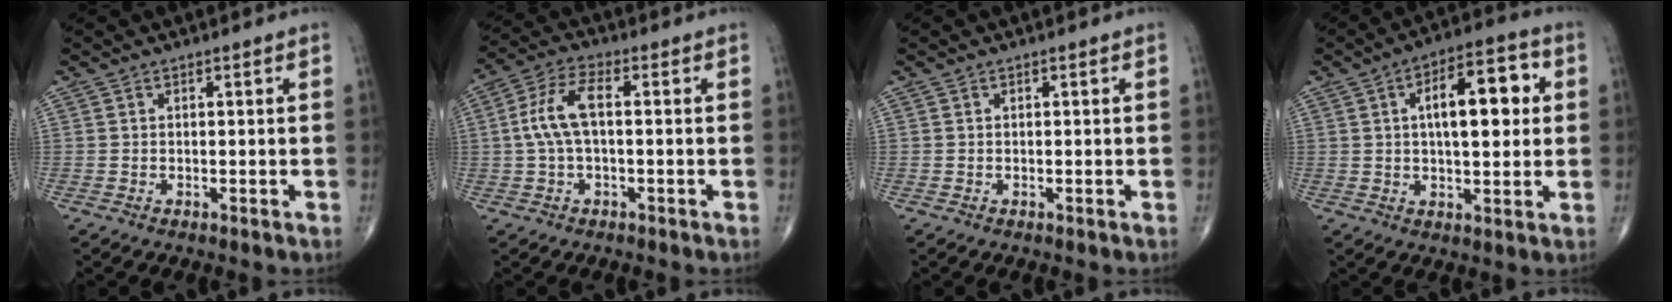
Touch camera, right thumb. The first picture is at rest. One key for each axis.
{"total": 8.2, "fx": 0.3, "fy": 3.6, "fz": 7.3, "tx": -0.165, "ty": 0.027, "tz": 0.002}
{"total": 0.0}
{"total": 13.5, "fx": 2.6, "fy": 5.8, "fz": 11.9, "tx": -0.152, "ty": 0.014, "tz": 0.034}